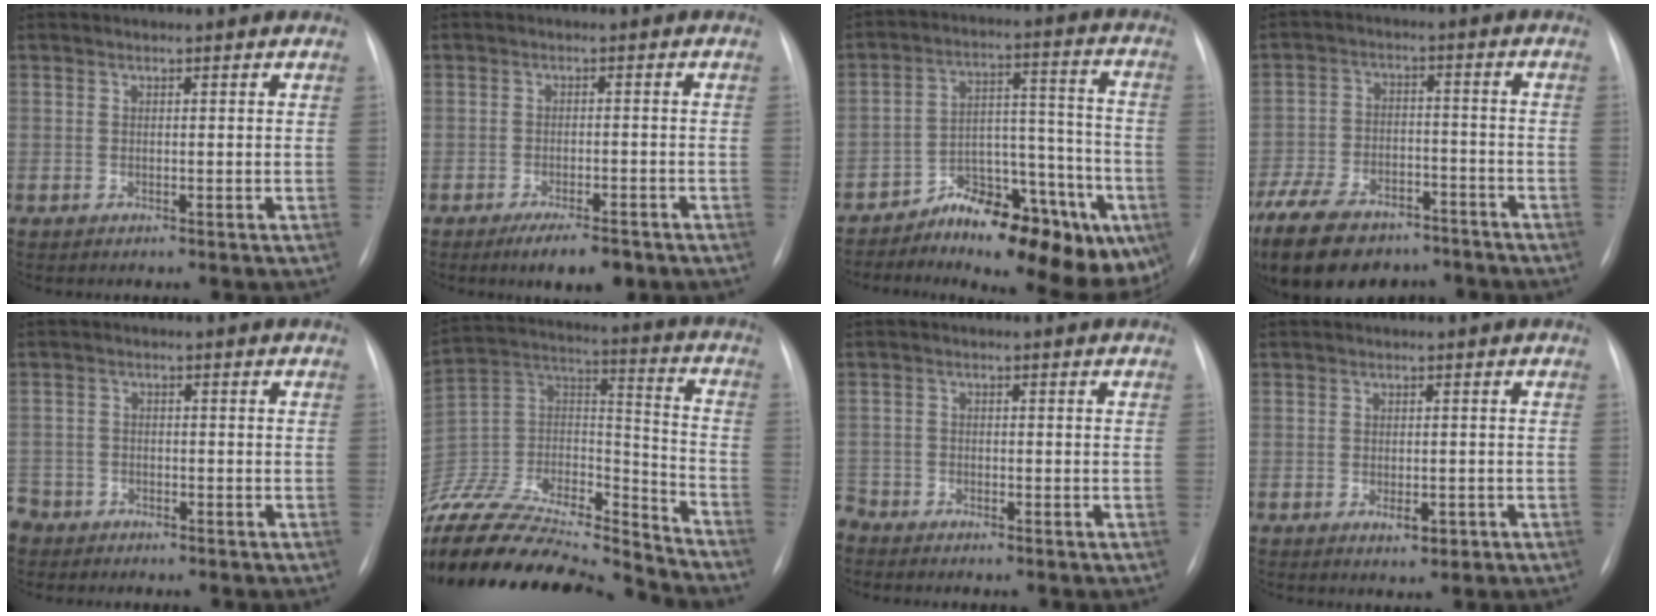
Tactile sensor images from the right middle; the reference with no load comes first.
{"total": 5.6, "force": [-4.0, 1.3, 3.7], "torque": [-0.055, -0.006, -0.057]}
{"total": 17.5, "force": [-11.6, 7.1, 10.9], "torque": [-0.104, 0.066, -0.171]}
{"total": 21.7, "force": [-15.6, 10.9, 10.4], "torque": [-0.279, -0.022, -0.242]}
{"total": 5.1, "force": [-4.1, 3.1, 0.1], "torque": [-0.008, 0.001, -0.081]}
{"total": 28.7, "force": [-26.4, 4.3, 10.4], "torque": [-0.220, -0.003, -0.440]}
{"total": 3.6, "force": [-3.4, 1.1, 0.3], "torque": [-0.003, -0.006, -0.065]}
{"total": 2.3, "force": [-1.1, 1.0, 1.8], "torque": [-0.025, 0.001, -0.010]}